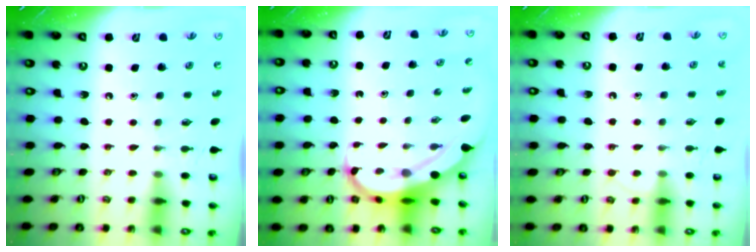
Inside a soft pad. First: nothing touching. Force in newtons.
{"total": 6.9, "press": 6.7, "slide": 1.6}
{"total": 5.5, "press": 5.5, "slide": 0.7}